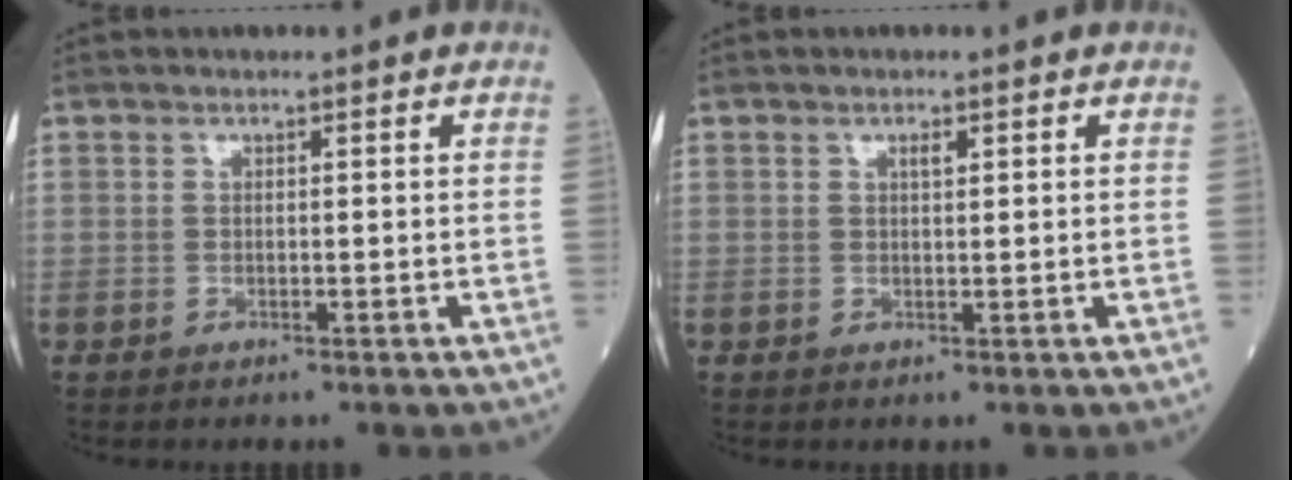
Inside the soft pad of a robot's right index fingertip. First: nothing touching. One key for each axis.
{"total": 1.1, "fx": 0.5, "fy": 0.3, "fz": 0.9, "tx": -0.015, "ty": 0.000, "tz": 0.007}